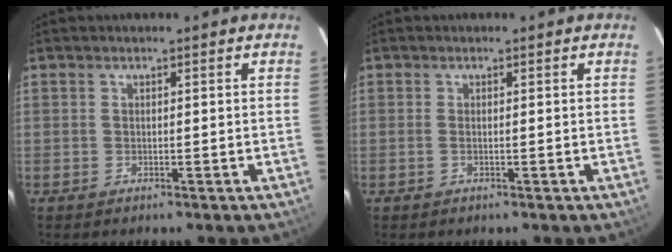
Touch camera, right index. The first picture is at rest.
{"total": 0.7, "force": [-0.2, -0.2, 0.7], "torque": [-0.013, 0.000, -0.005]}